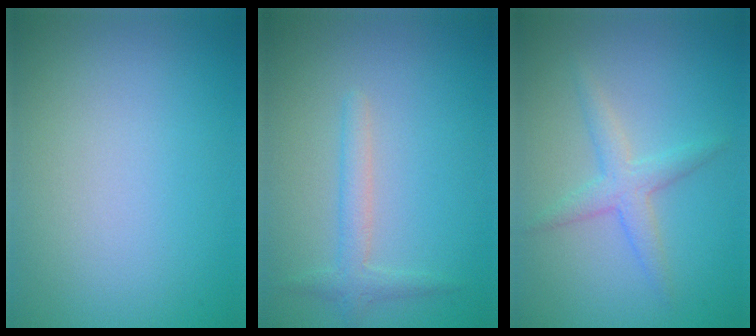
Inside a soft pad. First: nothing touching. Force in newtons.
{"total": 1.9, "press": 1.9, "slide": 0.0}
{"total": 2.4, "press": 2.4, "slide": 0.1}